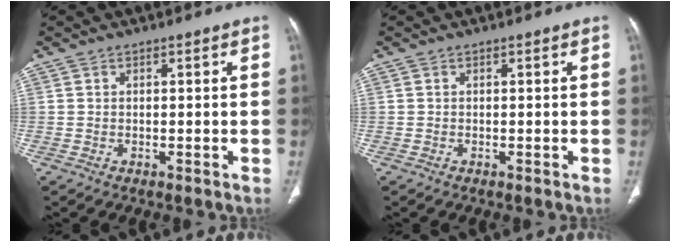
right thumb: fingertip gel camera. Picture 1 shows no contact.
{"total": 0.0}